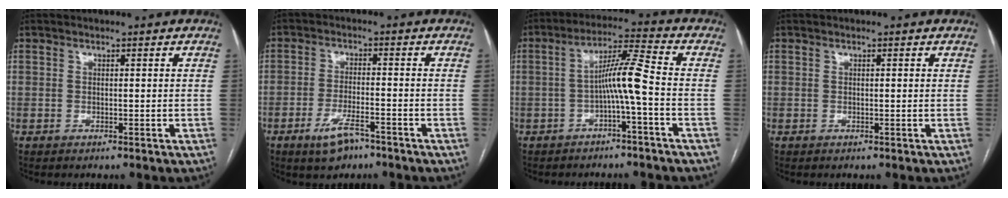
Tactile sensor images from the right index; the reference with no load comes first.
{"total": 5.4, "force": [-3.6, 1.9, 3.5], "torque": [-0.073, -0.004, -0.058]}
{"total": 7.0, "force": [-1.7, -0.5, 6.7], "torque": [-0.122, 0.019, -0.030]}
{"total": 0.6, "force": [0.3, 0.1, 0.5], "torque": [-0.013, 0.003, 0.004]}